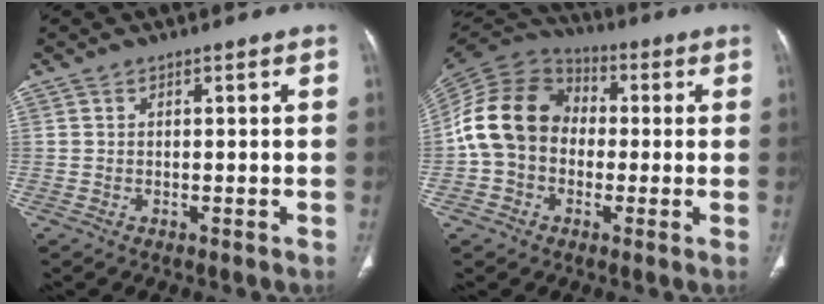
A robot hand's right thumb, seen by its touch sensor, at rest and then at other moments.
{"total": 14.4, "force": [-0.8, 11.7, 8.3], "torque": [-0.149, 0.035, -0.027]}